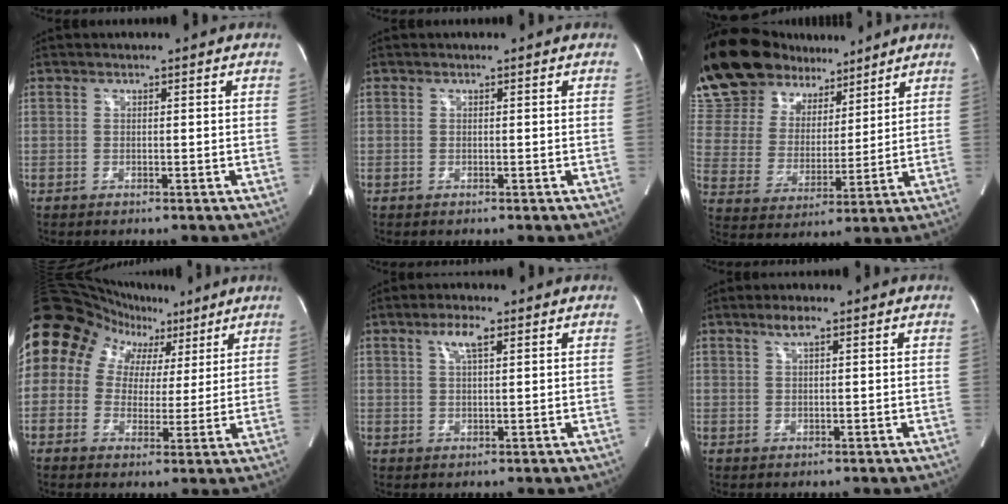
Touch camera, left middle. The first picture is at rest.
{"total": 0.0}
{"total": 20.2, "force": [16.3, 8.5, 8.4], "torque": [-0.188, 0.043, 0.294]}
{"total": 19.0, "force": [9.1, 15.0, 7.4], "torque": [-0.187, 0.093, 0.158]}
{"total": 3.6, "force": [1.8, 0.6, 3.0], "torque": [-0.063, 0.004, 0.034]}
{"total": 2.2, "force": [1.4, 0.2, 1.7], "torque": [-0.039, 0.004, 0.026]}